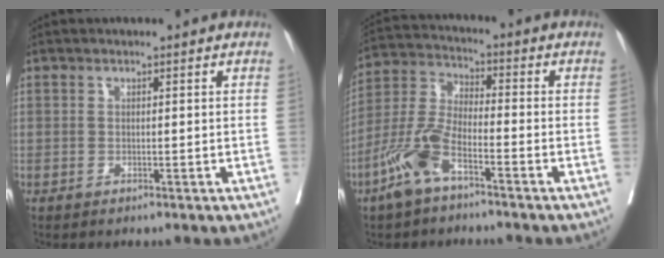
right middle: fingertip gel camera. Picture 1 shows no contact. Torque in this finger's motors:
{"motor_torque": [1.30, -0.84, 0.50, 0.19]}